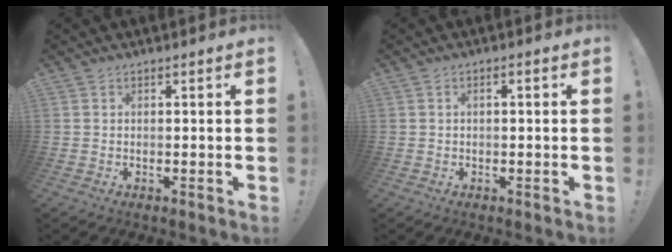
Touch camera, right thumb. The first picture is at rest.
{"total": 1.3, "force": [-0.4, 0.3, 1.3], "torque": [-0.026, 0.005, -0.006]}